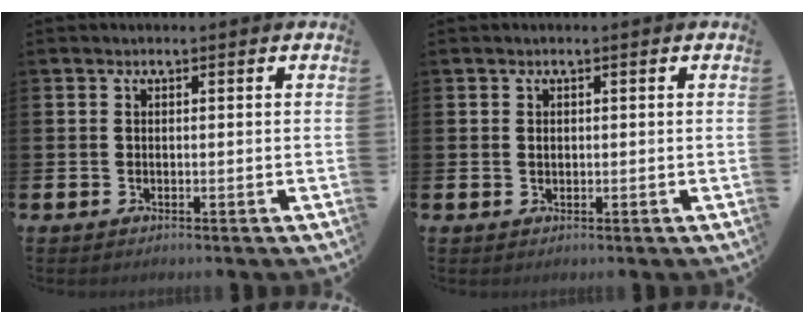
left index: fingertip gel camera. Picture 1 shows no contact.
{"total": 0.7, "force": [0.2, 0.5, 0.4], "torque": [0.003, 0.000, 0.001]}